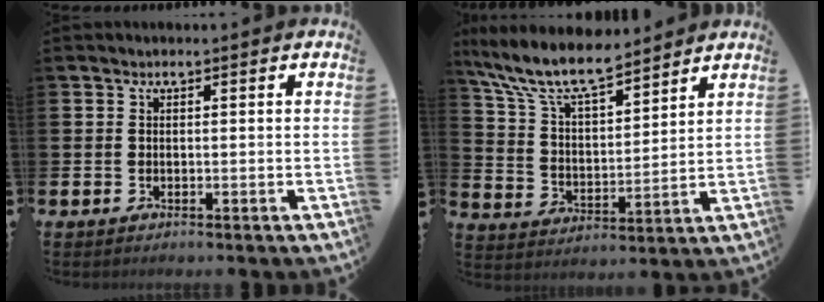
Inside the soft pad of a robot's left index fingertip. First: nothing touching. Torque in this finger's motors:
{"motor_torque": [0.30, -0.40, 1.05, 0.21]}